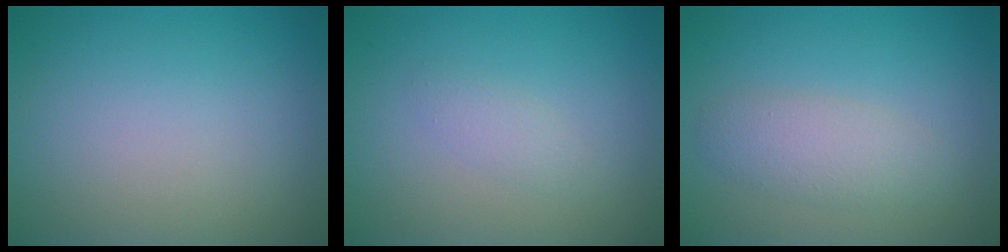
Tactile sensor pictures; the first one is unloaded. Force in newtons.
{"total": 1.2, "press": 1.2, "slide": 0.0}
{"total": 2.8, "press": 2.8, "slide": 0.1}